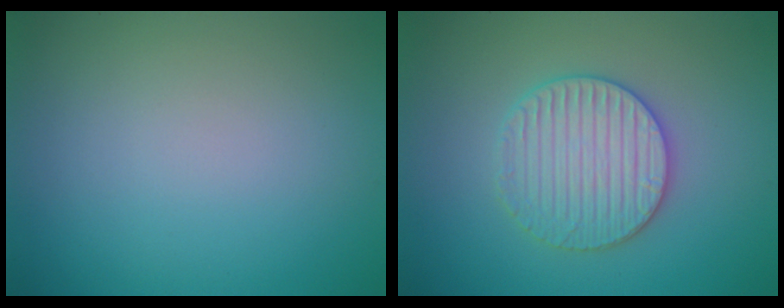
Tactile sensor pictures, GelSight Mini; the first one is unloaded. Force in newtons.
{"total": 4.0, "press": 3.9, "slide": 0.8}